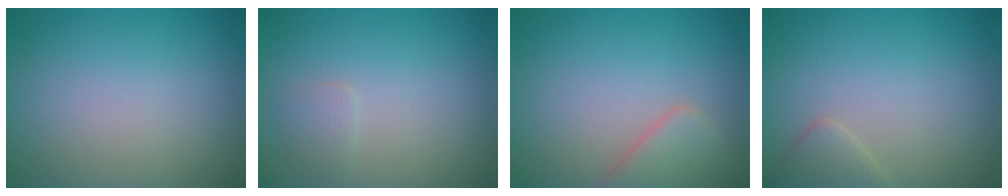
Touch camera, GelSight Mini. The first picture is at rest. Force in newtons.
{"total": 1.0, "press": 1.0, "slide": 0.0}
{"total": 2.8, "press": 2.8, "slide": 0.3}
{"total": 1.7, "press": 1.7, "slide": 0.1}